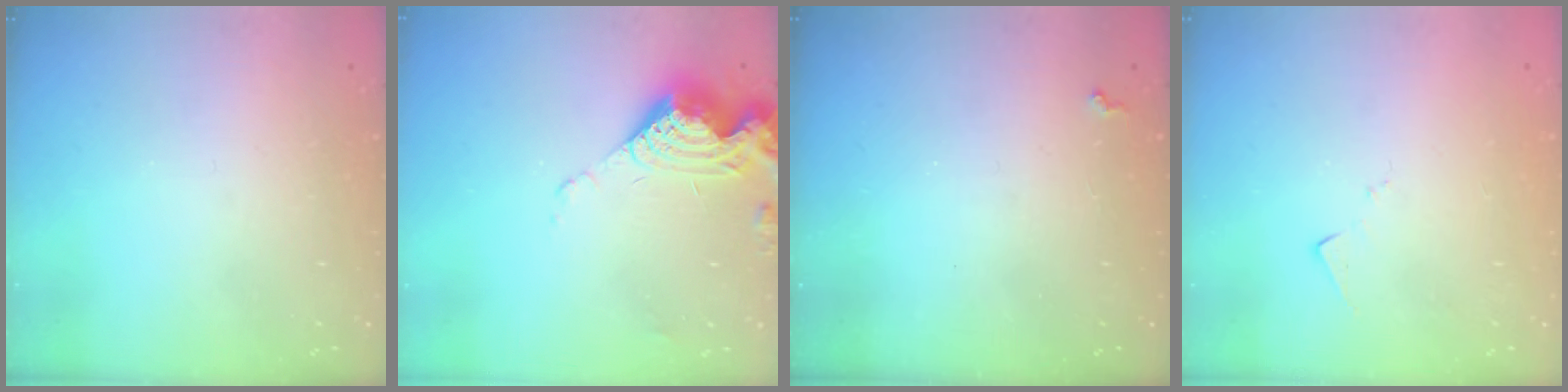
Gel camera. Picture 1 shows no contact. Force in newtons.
{"total": 9.5, "press": 9.5, "slide": 0.8}
{"total": 0.8, "press": 0.8, "slide": 0.3}
{"total": 6.1, "press": 6.1, "slide": 0.6}